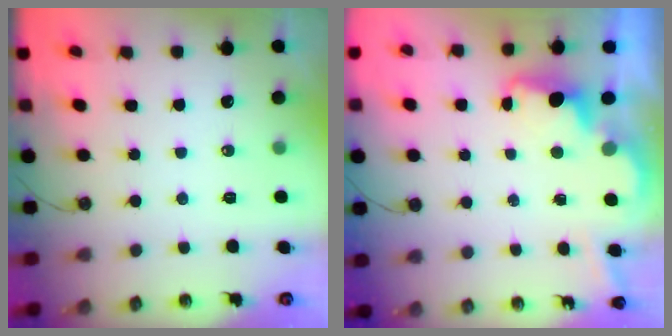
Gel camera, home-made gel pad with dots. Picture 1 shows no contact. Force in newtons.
{"total": 3.5, "press": 3.4, "slide": 0.8}